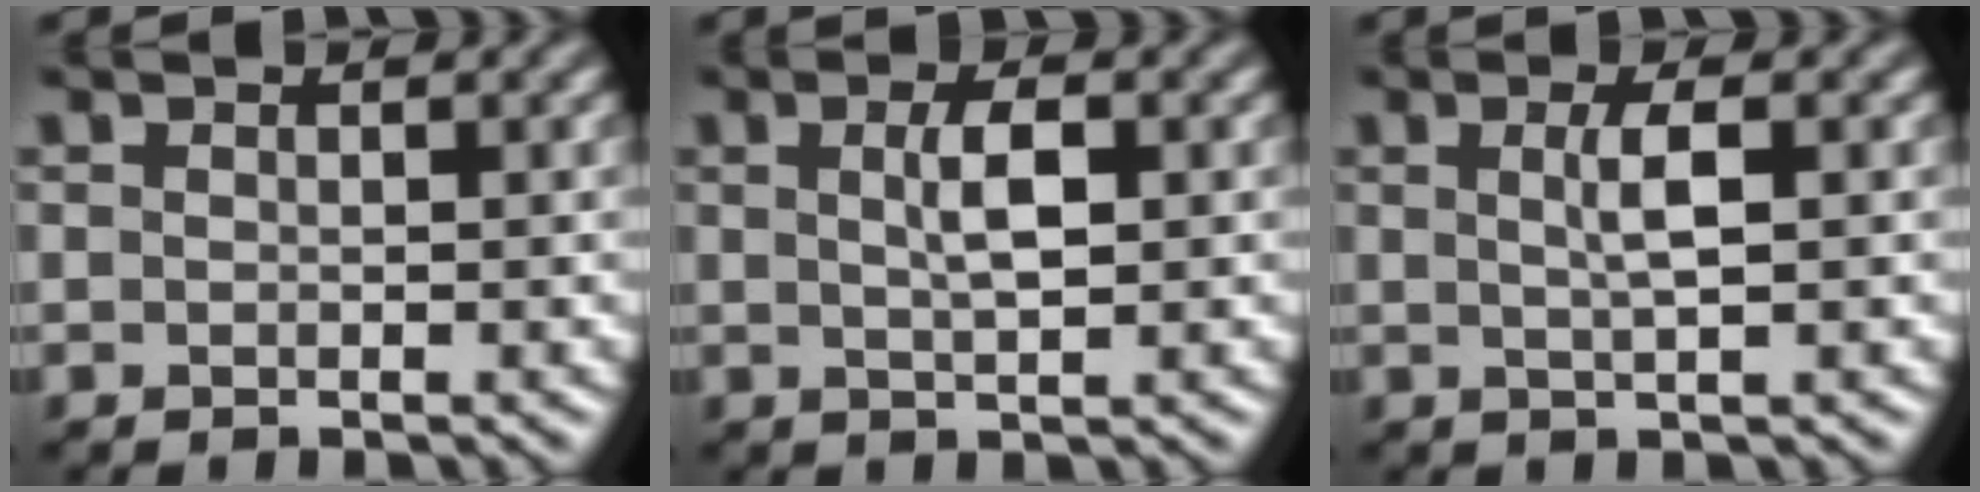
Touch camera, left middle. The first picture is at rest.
{"total": 2.6, "force": [0.6, 0.7, 2.5], "torque": [-0.046, 0.004, 0.011]}
{"total": 2.3, "force": [0.4, 0.5, 2.2], "torque": [-0.039, 0.004, 0.005]}